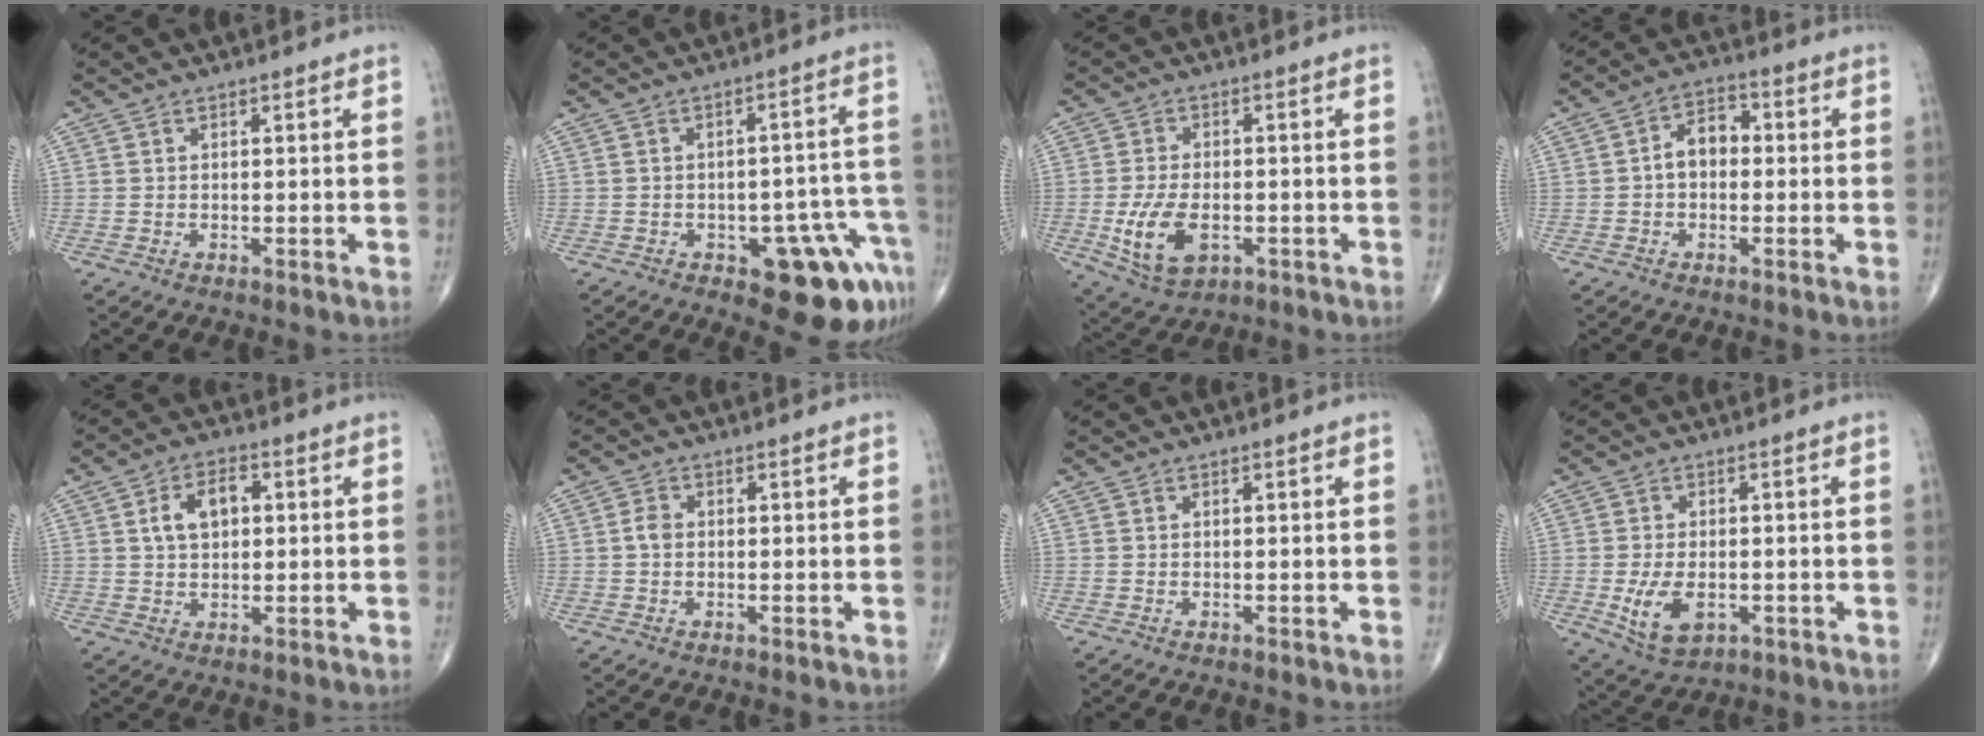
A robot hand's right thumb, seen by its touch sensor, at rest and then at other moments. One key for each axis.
{"total": 12.7, "fx": -6.1, "fy": 5.8, "fz": 9.5, "tx": -0.070, "ty": 0.046, "tz": -0.068}
{"total": 9.8, "fx": -2.5, "fy": 5.6, "fz": 7.6, "tx": -0.145, "ty": -0.001, "tz": -0.033}
{"total": 5.9, "fx": -0.2, "fy": 4.1, "fz": 4.3, "tx": -0.057, "ty": 0.024, "tz": -0.015}
{"total": 6.8, "fx": 1.5, "fy": 4.3, "fz": 5.1, "tx": -0.081, "ty": 0.011, "tz": 0.022}
{"total": 2.1, "fx": 0.0, "fy": 1.6, "fz": 1.3, "tx": -0.023, "ty": 0.004, "tz": -0.004}
{"total": 0.0}
{"total": 7.8, "fx": -1.9, "fy": 4.5, "fz": 6.1, "tx": -0.108, "ty": -0.005, "tz": -0.022}